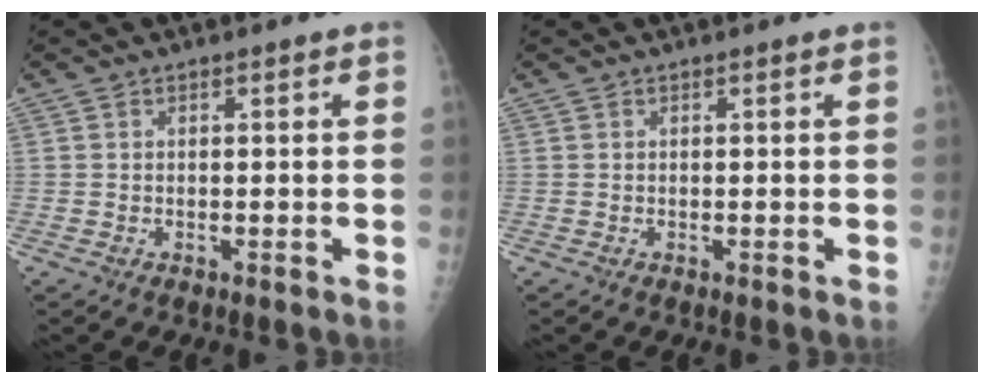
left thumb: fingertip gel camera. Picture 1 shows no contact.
{"total": 0.0}